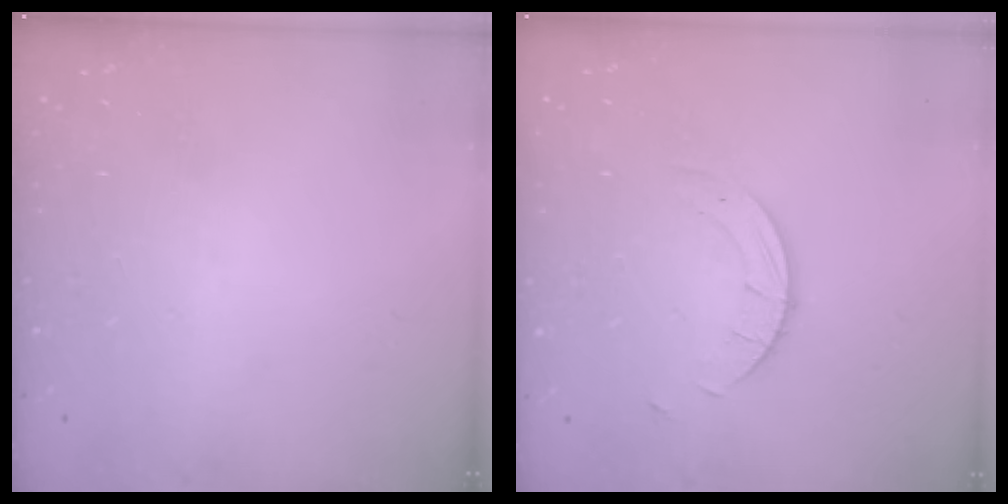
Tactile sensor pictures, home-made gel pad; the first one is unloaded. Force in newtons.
{"total": 3.1, "press": 3.1, "slide": 0.2}